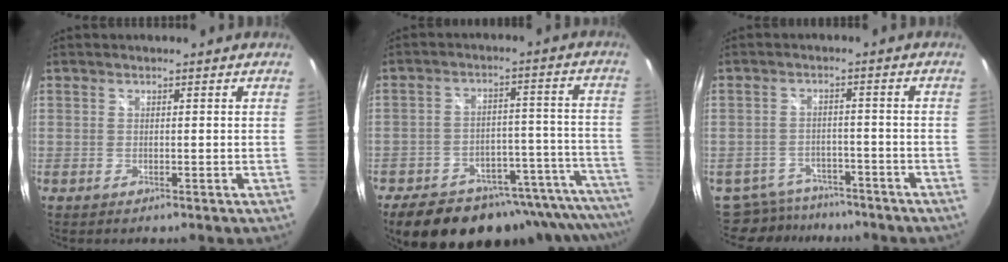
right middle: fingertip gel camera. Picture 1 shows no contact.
{"total": 26.4, "force": [-22.8, 8.9, 9.9], "torque": [-0.132, 0.016, -0.297]}
{"total": 9.8, "force": [-8.4, 4.6, 2.1], "torque": [-0.060, 0.002, -0.121]}